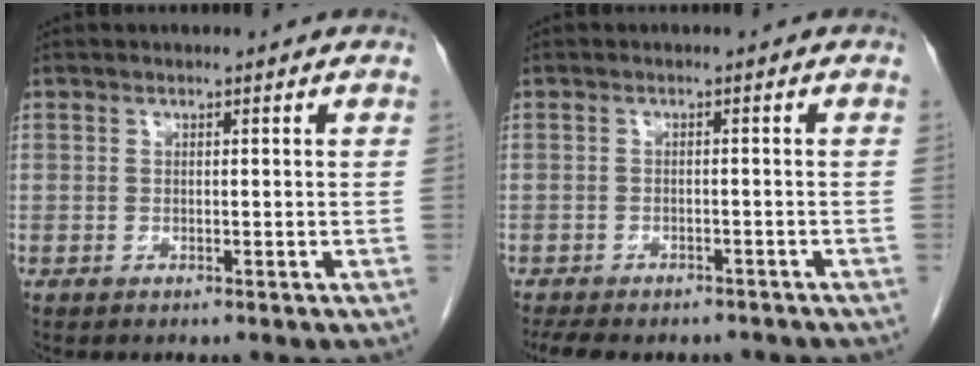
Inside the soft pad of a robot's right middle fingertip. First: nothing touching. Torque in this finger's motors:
{"motor_torque": [1.17, -0.97, 0.10, 0.03]}